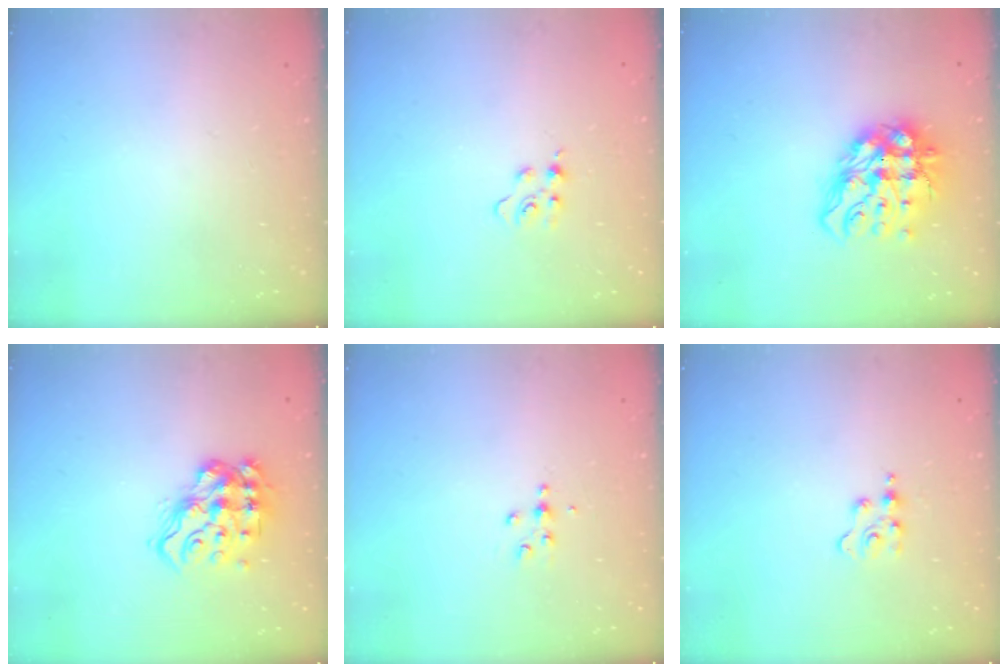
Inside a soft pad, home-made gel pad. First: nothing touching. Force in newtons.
{"total": 5.3, "press": 5.3, "slide": 0.7}
{"total": 15.5, "press": 15.4, "slide": 1.7}
{"total": 14.1, "press": 14.1, "slide": 1.2}
{"total": 3.7, "press": 3.7, "slide": 0.6}
{"total": 2.8, "press": 2.8, "slide": 0.4}